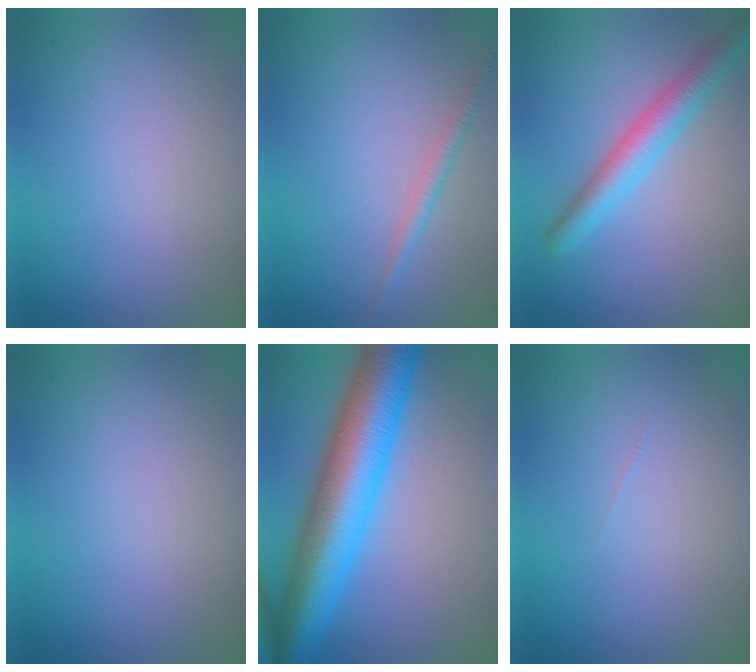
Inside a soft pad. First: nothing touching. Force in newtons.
{"total": 1.4, "press": 1.4, "slide": 0.0}
{"total": 4.1, "press": 4.1, "slide": 0.1}
{"total": 0.0}
{"total": 11.5, "press": 11.5, "slide": 0.1}
{"total": 0.0}